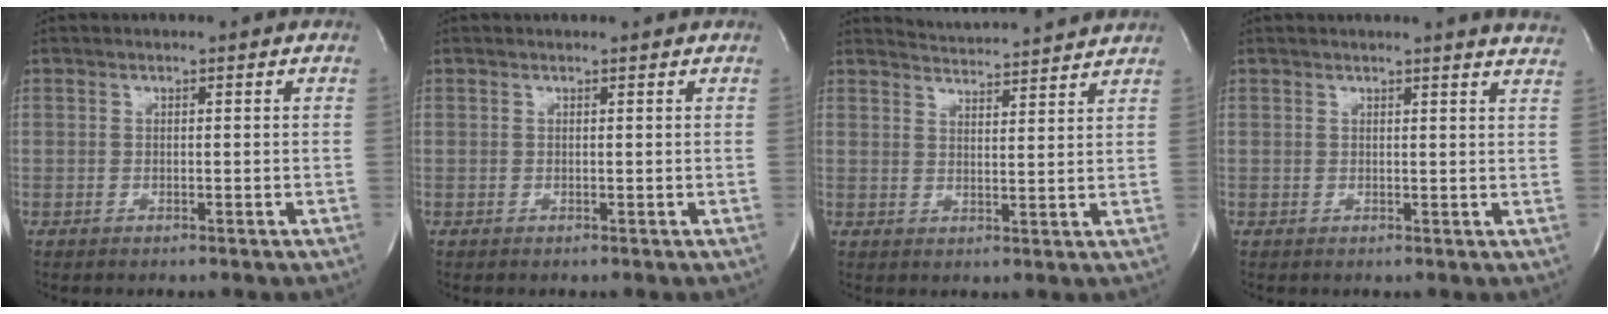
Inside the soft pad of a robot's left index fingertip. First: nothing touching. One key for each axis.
{"total": 1.0, "fx": 1.0, "fy": 0.0, "fz": 0.1, "tx": -0.009, "ty": 0.003, "tz": 0.011}
{"total": 9.4, "fx": 9.3, "fy": -0.2, "fz": 1.5, "tx": -0.033, "ty": 0.008, "tz": 0.121}
{"total": 8.0, "fx": 7.6, "fy": -0.4, "fz": 2.5, "tx": -0.030, "ty": -0.031, "tz": 0.061}